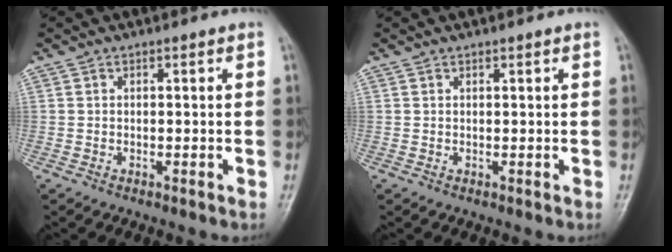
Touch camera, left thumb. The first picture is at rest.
{"total": 0.6, "force": [0.5, 0.0, 0.2], "torque": [-0.003, -0.002, 0.009]}